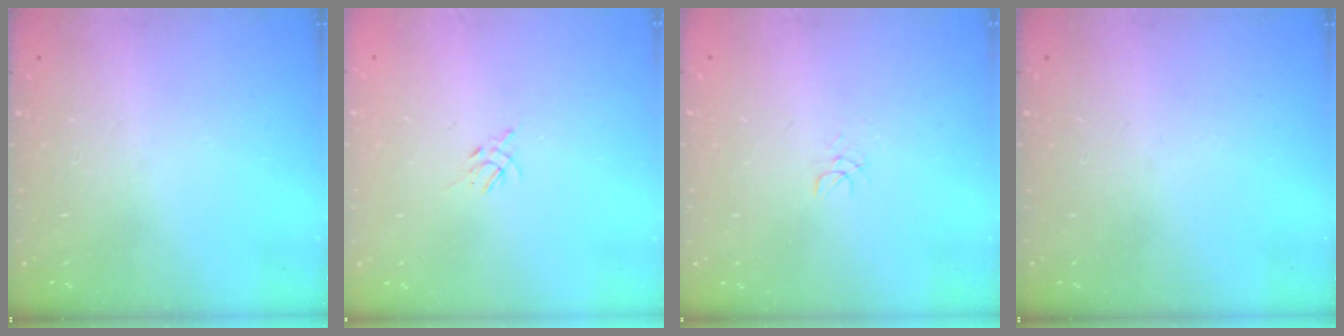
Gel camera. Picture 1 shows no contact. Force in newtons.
{"total": 3.8, "press": 3.7, "slide": 0.8}
{"total": 3.0, "press": 3.0, "slide": 0.2}
{"total": 0.0}